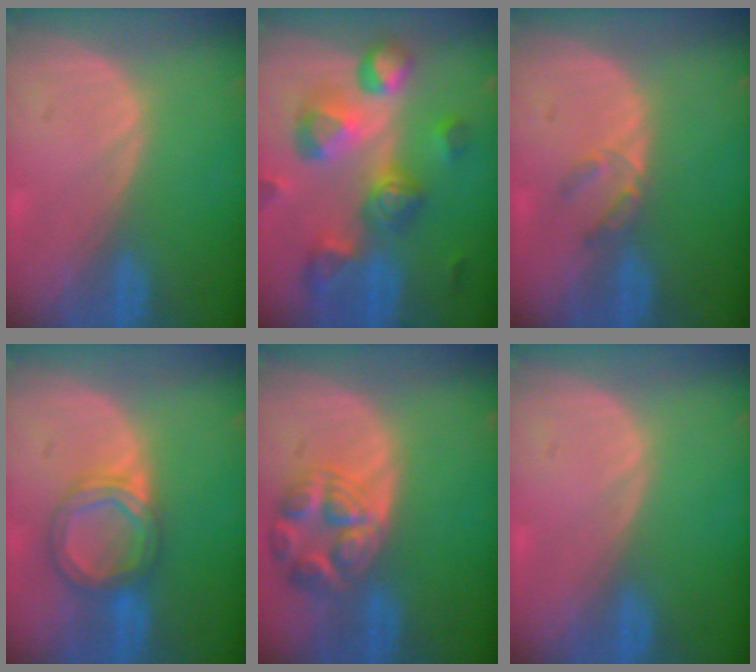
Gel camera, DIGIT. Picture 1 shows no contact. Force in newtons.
{"total": 11.2, "press": 10.0, "slide": 5.0}
{"total": 2.5, "press": 2.3, "slide": 1.0}
{"total": 6.3, "press": 5.8, "slide": 2.3}
{"total": 7.9, "press": 7.0, "slide": 3.6}
{"total": 0.0}